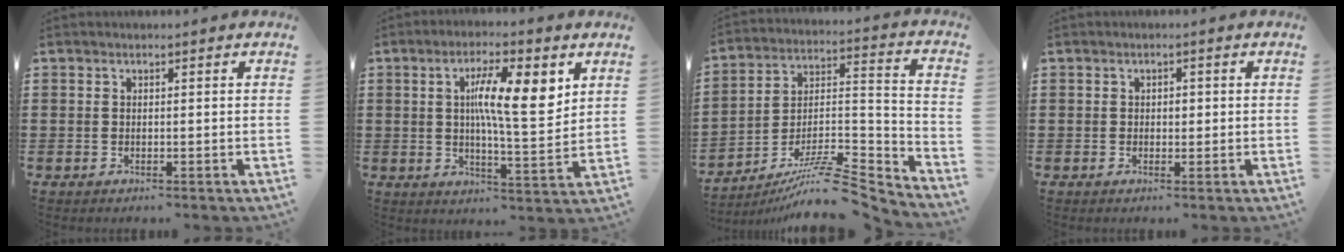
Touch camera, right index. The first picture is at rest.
{"total": 10.5, "force": [3.6, 2.4, 9.6], "torque": [-0.166, -0.010, 0.052]}
{"total": 9.5, "force": [-7.4, 1.9, 5.6], "torque": [-0.093, 0.007, -0.145]}
{"total": 0.9, "force": [0.1, 0.5, 0.7], "torque": [-0.015, 0.003, 0.001]}